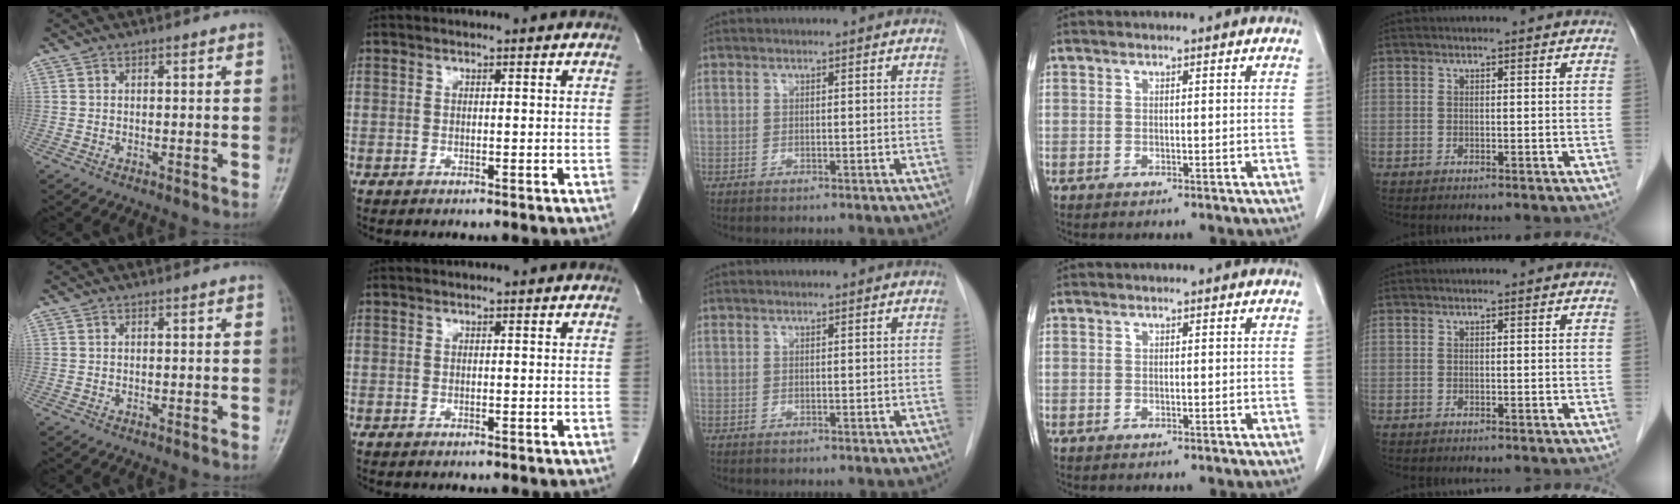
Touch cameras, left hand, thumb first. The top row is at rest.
{}